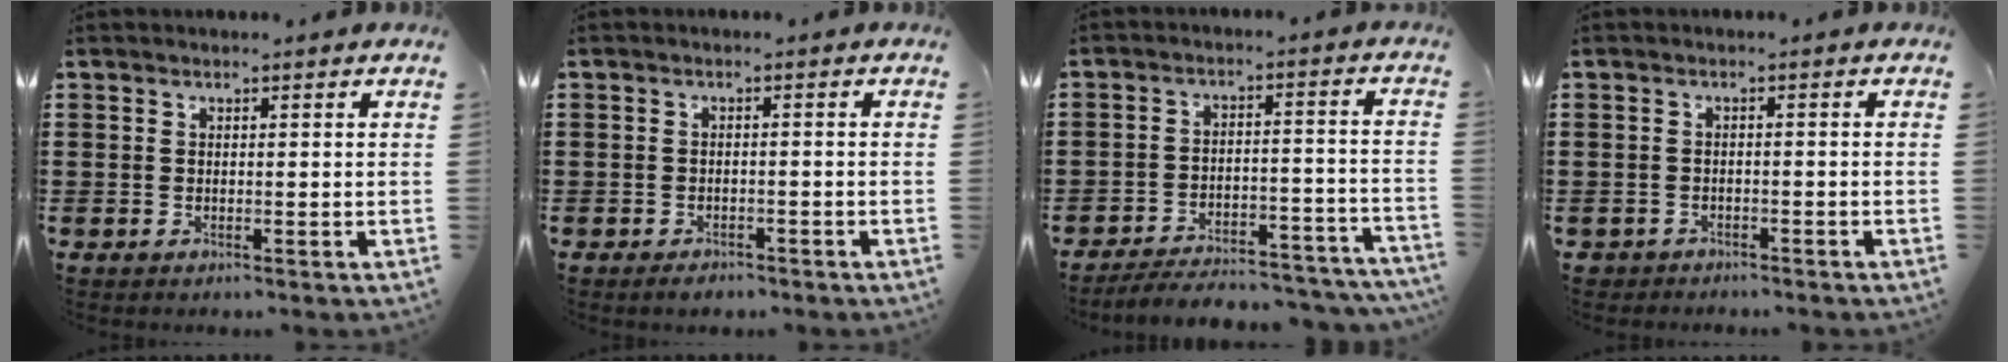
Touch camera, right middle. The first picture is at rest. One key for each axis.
{"total": 1.4, "fx": -1.3, "fy": 0.4, "fz": 0.1, "tx": -0.007, "ty": -0.001, "tz": -0.027}
{"total": 5.4, "fx": -5.2, "fy": 0.6, "fz": 1.2, "tx": -0.020, "ty": 0.005, "tz": -0.102}
{"total": 1.6, "fx": -1.5, "fy": 0.5, "fz": -0.2, "tx": -0.004, "ty": -0.002, "tz": -0.035}